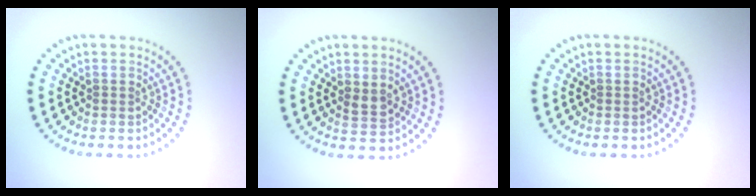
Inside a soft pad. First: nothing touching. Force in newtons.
{"total": 1.5, "press": 1.3, "slide": 0.6}
{"total": 0.0}